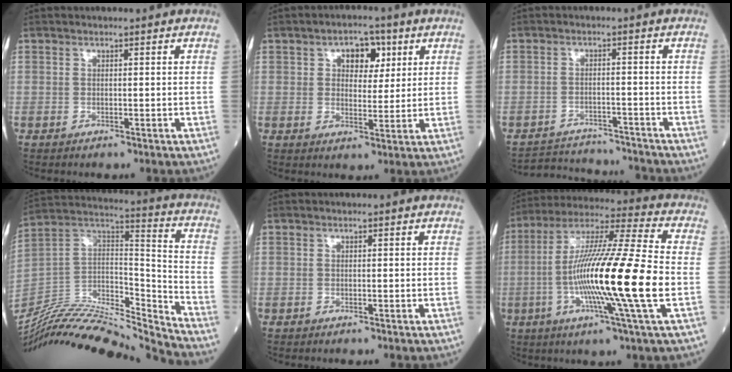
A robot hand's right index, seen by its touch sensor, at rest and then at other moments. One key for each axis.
{"total": 5.8, "fx": 2.4, "fy": 3.4, "fz": 4.0, "tx": -0.054, "ty": 0.016, "tz": 0.036}
{"total": 8.9, "fx": -8.8, "fy": 0.9, "fz": 0.4, "tx": -0.007, "ty": 0.015, "tz": -0.131}
{"total": 25.3, "fx": -24.1, "fy": 0.9, "fz": 7.8, "tx": -0.163, "ty": 0.012, "tz": -0.406}
{"total": 0.0}
{"total": 19.9, "fx": -3.7, "fy": -1.1, "fz": 19.5, "tx": -0.363, "ty": -0.012, "tz": -0.082}